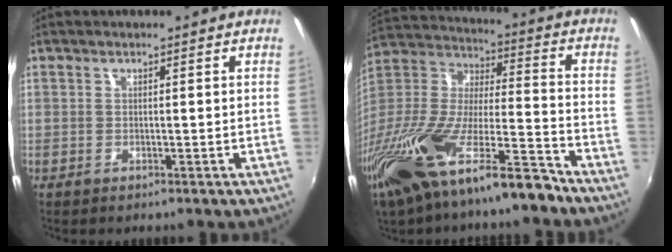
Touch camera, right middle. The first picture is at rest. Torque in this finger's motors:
{"motor_torque": [1.16, -0.97, 1.05, 0.21]}